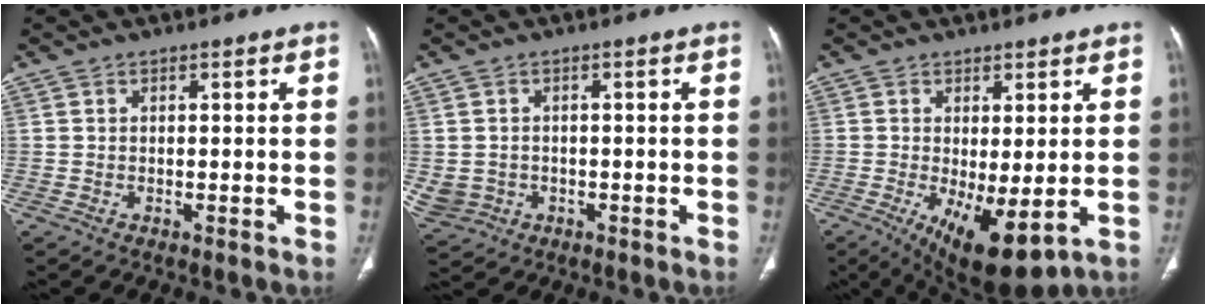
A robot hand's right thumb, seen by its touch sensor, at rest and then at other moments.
{"total": 5.3, "force": [-1.0, 4.9, 1.9], "torque": [-0.045, 0.008, -0.003]}
{"total": 10.7, "force": [-2.5, 4.0, 9.6], "torque": [-0.153, -0.023, -0.021]}